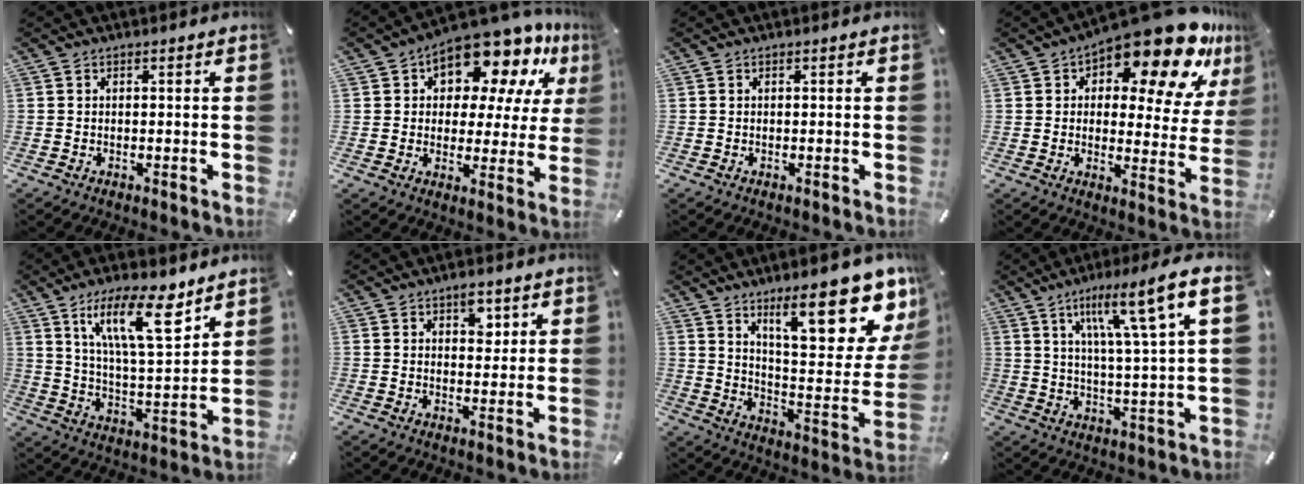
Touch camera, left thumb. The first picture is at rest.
{"total": 14.6, "force": [10.3, 7.3, 7.4], "torque": [-0.117, -0.081, 0.177]}
{"total": 0.0}
{"total": 19.8, "force": [13.8, 7.0, 12.4], "torque": [-0.176, -0.105, 0.228]}
{"total": 17.1, "force": [10.2, 5.4, 12.7], "torque": [-0.224, -0.043, 0.169]}
{"total": 4.4, "force": [2.6, 2.6, 2.5], "torque": [-0.007, -0.019, 0.036]}
{"total": 22.8, "force": [14.2, 7.5, 16.2], "torque": [-0.224, -0.099, 0.227]}
{"total": 13.5, "force": [7.4, 1.4, 11.2], "torque": [-0.182, -0.030, 0.109]}